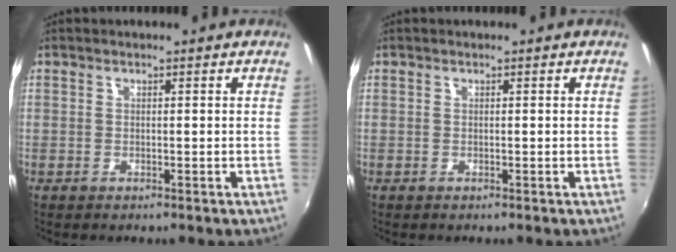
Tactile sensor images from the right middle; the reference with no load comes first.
{"total": 0.0}